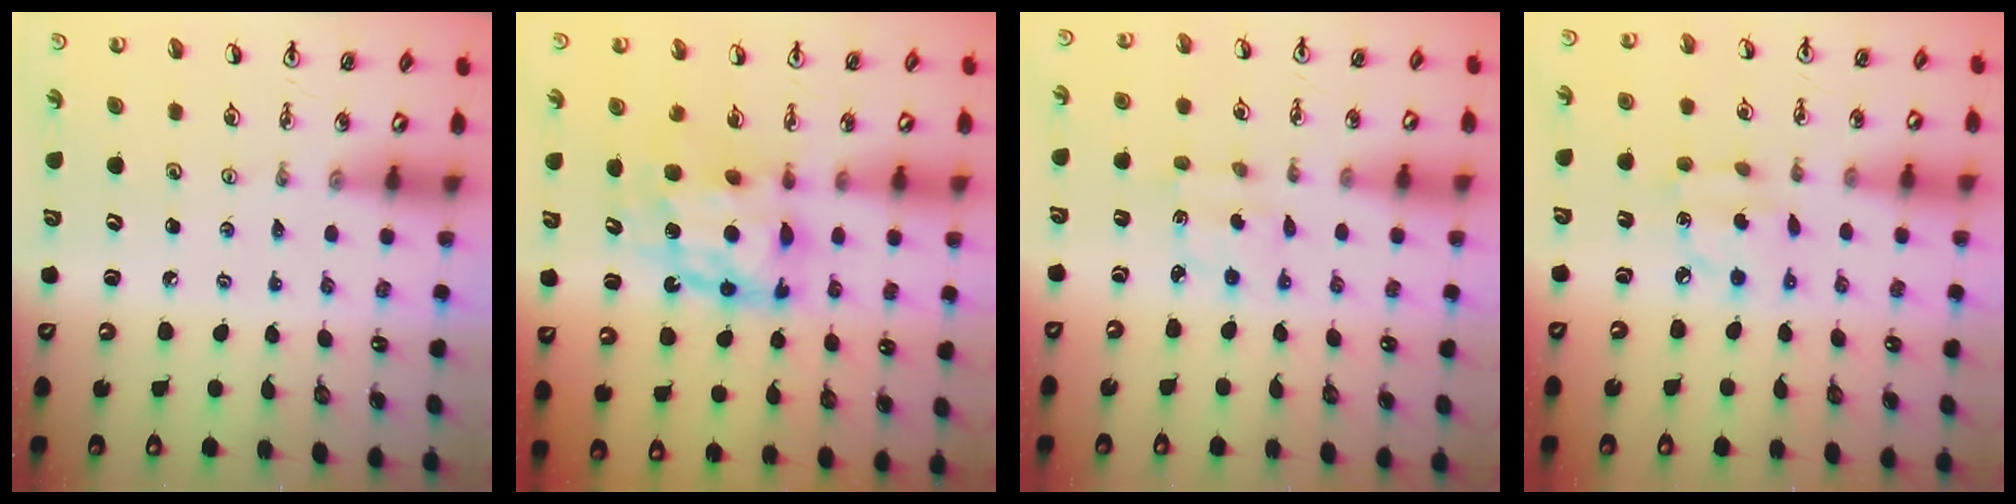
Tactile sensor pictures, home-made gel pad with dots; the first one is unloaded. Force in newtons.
{"total": 10.5, "press": 10.5, "slide": 1.0}
{"total": 2.9, "press": 2.8, "slide": 0.6}
{"total": 4.4, "press": 4.4, "slide": 0.1}